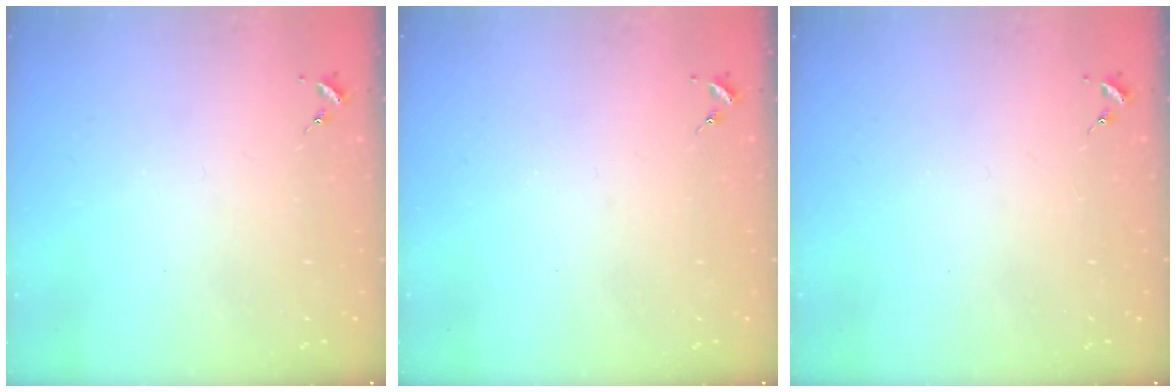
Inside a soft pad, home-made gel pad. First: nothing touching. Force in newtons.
{"total": 0.0}
{"total": 0.0}